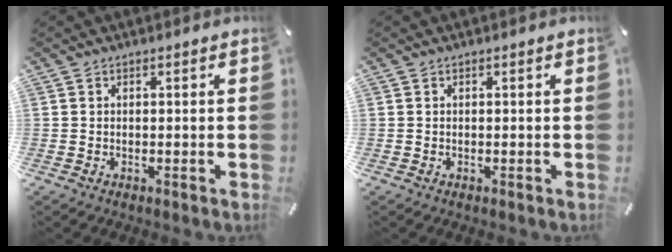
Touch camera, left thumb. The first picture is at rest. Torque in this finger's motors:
{"motor_torque": [0.00, 0.00, -0.01, 0.01, 0.00]}